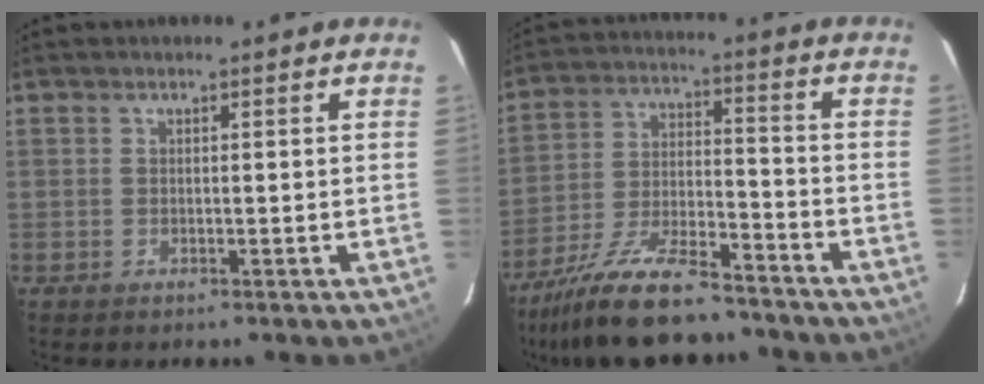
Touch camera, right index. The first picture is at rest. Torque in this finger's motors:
{"motor_torque": [1.12, -1.02, 0.53, 0.14]}